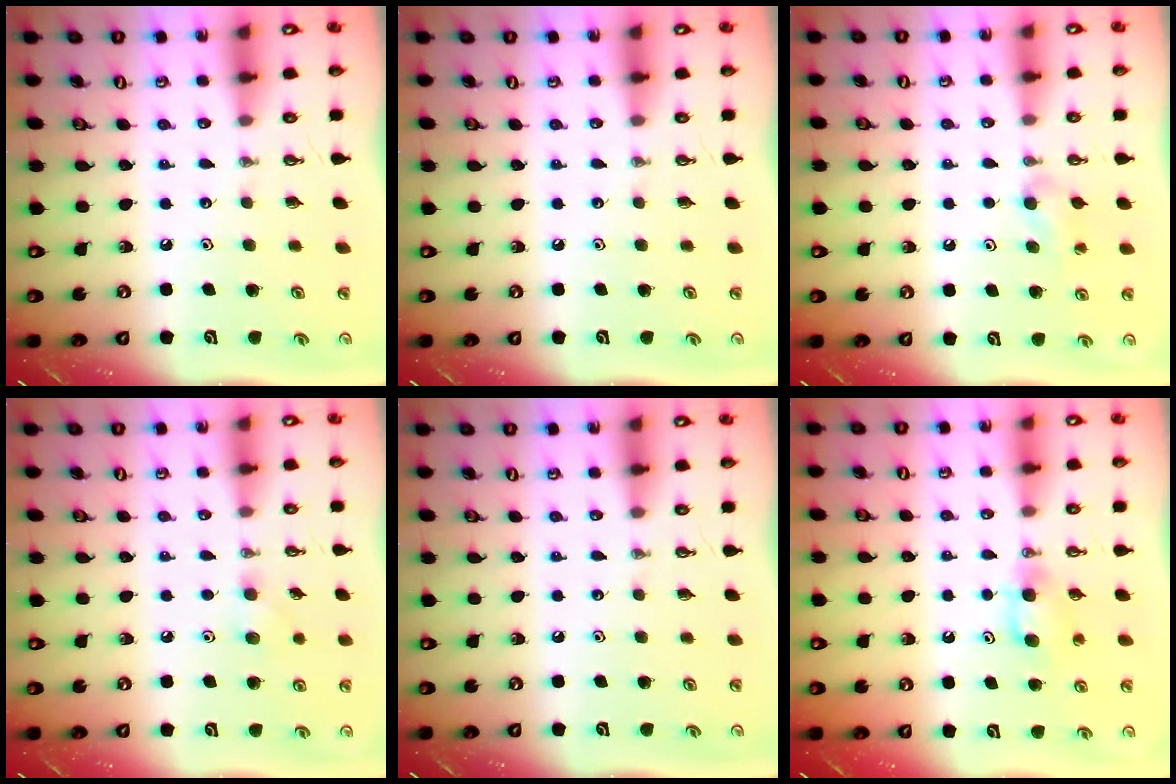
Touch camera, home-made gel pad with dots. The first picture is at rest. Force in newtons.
{"total": 0.0}
{"total": 7.7, "press": 3.9, "slide": 6.6}
{"total": 6.4, "press": 6.3, "slide": 1.0}
{"total": 0.0}
{"total": 5.2, "press": 5.2, "slide": 0.2}